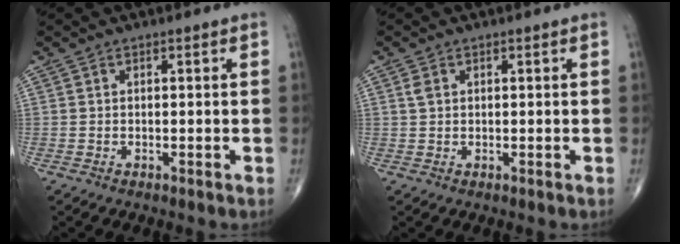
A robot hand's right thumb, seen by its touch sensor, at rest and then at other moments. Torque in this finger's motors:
{"motor_torque": [-0.27, 0.27, 0.10, -0.06, 0.00]}